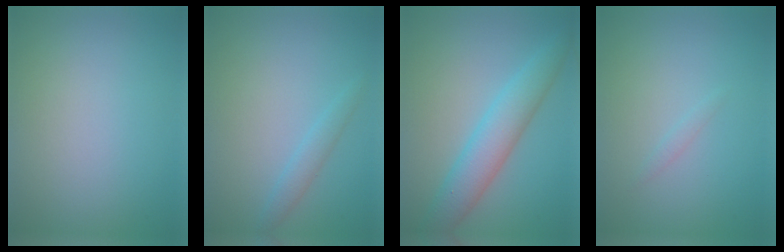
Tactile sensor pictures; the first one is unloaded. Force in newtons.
{"total": 1.4, "press": 1.4, "slide": 0.1}
{"total": 4.8, "press": 4.8, "slide": 0.3}
{"total": 0.6, "press": 0.6, "slide": 0.0}